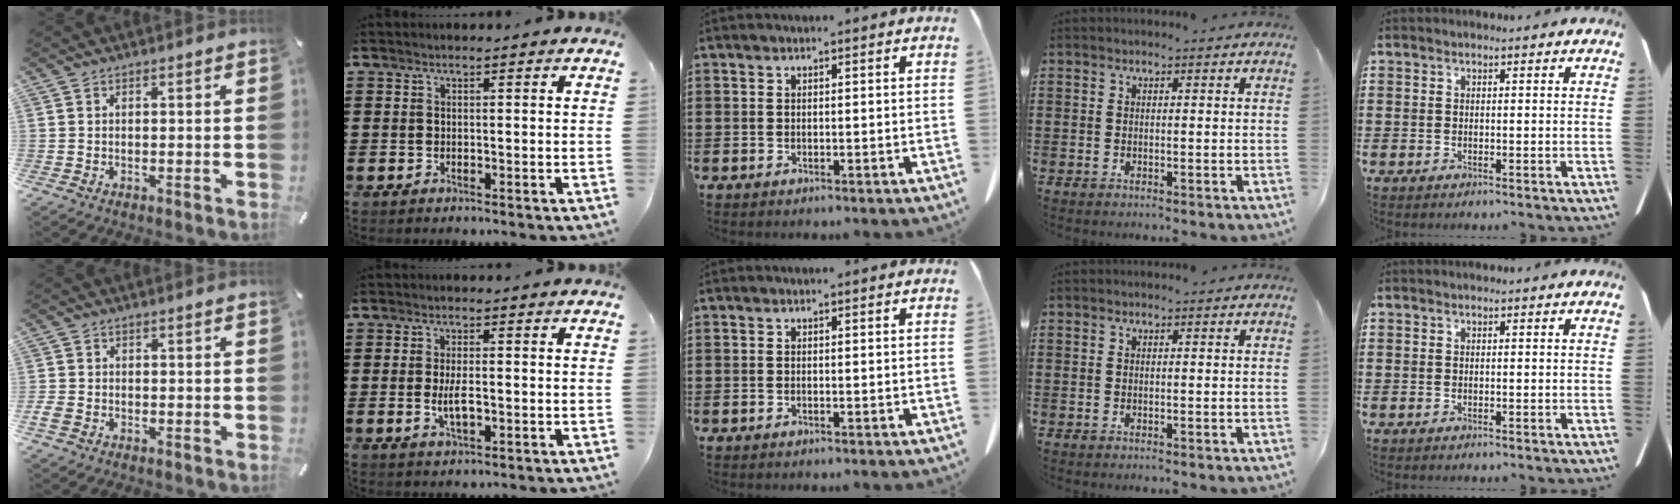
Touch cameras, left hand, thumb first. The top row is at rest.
{"thumb": {"total": 2.1, "force": [-1.1, 1.5, 1.0], "torque": [-0.021, 0.001, -0.022]}, "index": {"total": 3.6, "force": [-0.4, 1.3, 3.3], "torque": [-0.067, -0.004, -0.010]}}